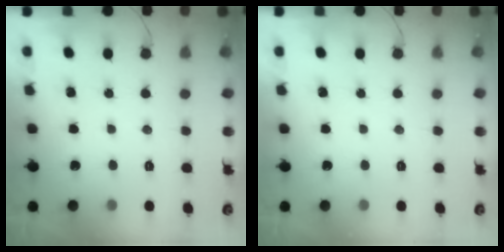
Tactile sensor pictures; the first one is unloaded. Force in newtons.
{"total": 0.0}